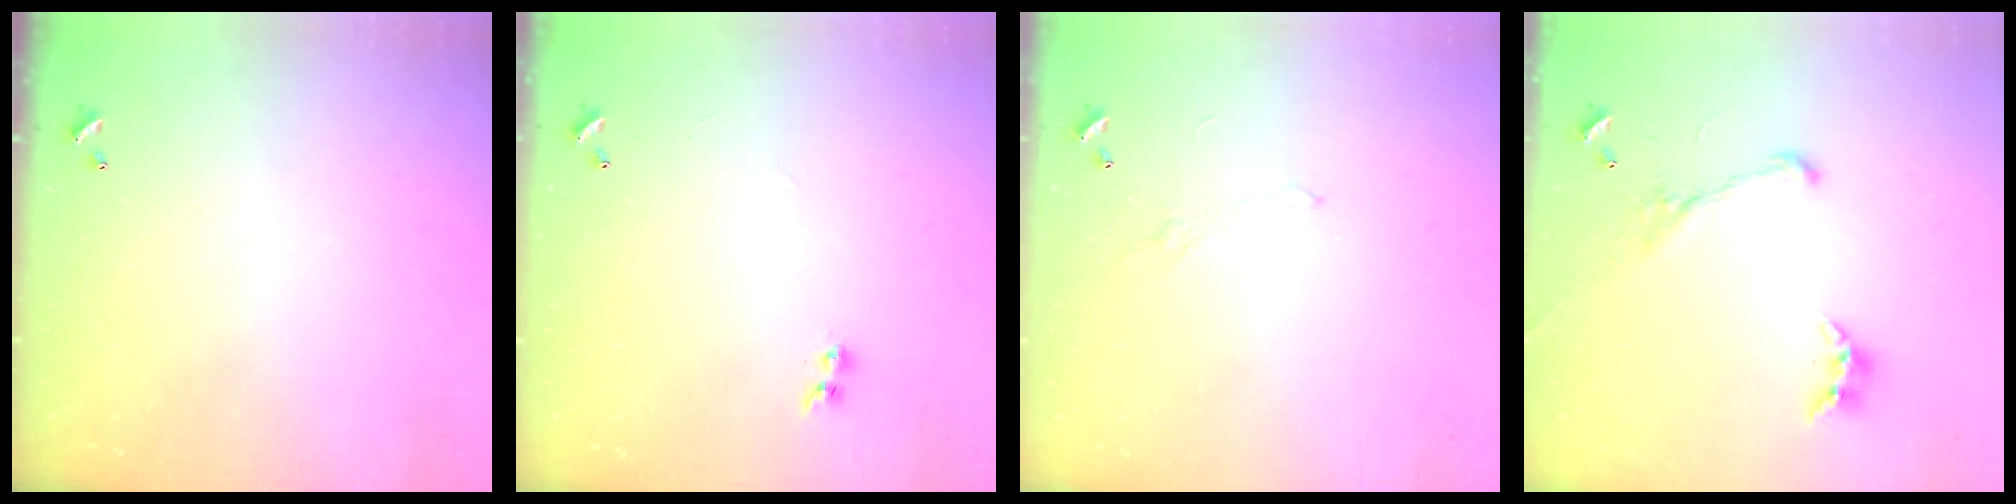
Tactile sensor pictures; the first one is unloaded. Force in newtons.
{"total": 1.3, "press": 1.1, "slide": 0.7}
{"total": 1.1, "press": 0.8, "slide": 0.7}
{"total": 1.4, "press": 0.6, "slide": 1.2}